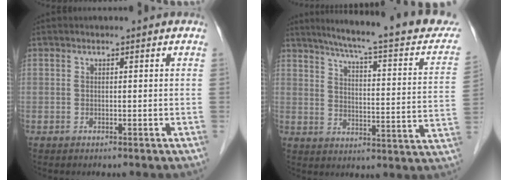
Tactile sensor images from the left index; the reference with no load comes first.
{"total": 22.2, "force": [18.7, 1.7, 11.7], "torque": [-0.159, -0.030, 0.229]}